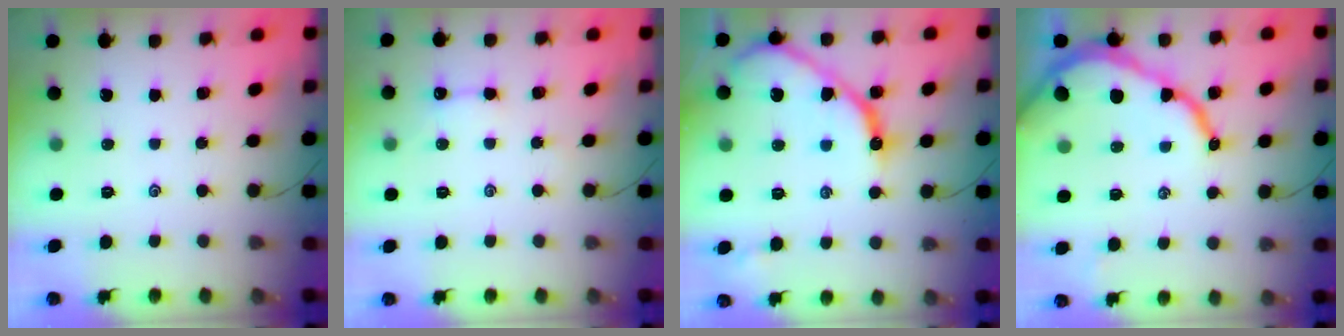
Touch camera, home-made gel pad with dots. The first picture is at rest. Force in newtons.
{"total": 3.0, "press": 3.0, "slide": 0.4}
{"total": 11.9, "press": 11.8, "slide": 1.2}
{"total": 12.3, "press": 12.2, "slide": 1.1}